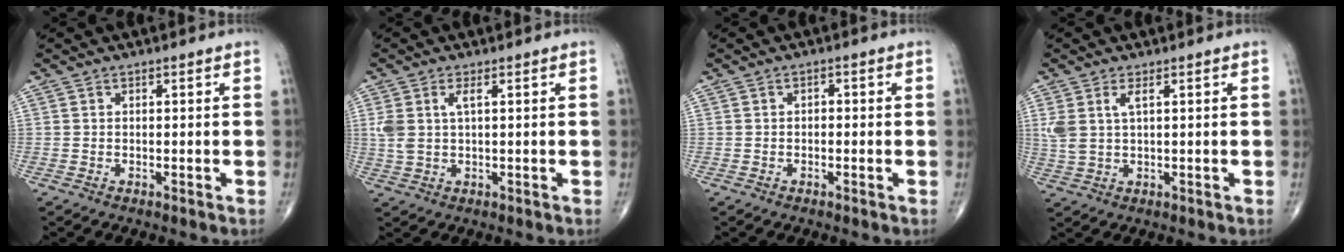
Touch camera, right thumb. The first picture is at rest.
{"total": 4.1, "force": [1.2, 1.6, 3.6], "torque": [-0.097, 0.006, 0.029]}
{"total": 1.0, "force": [-0.2, 0.7, 0.6], "torque": [-0.004, 0.005, -0.007]}
{"total": 4.3, "force": [1.5, 1.6, 3.7], "torque": [-0.096, 0.000, 0.039]}